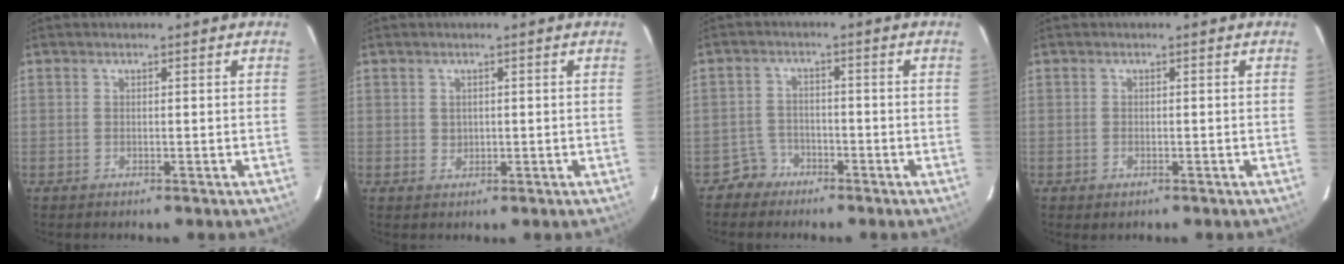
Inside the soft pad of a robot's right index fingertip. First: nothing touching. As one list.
[{"total": 1.1, "force": [0.2, 1.0, 0.4], "torque": [-0.006, 0.002, 0.009]}, {"total": 3.2, "force": [-2.3, 2.2, -0.7], "torque": [0.014, 0.012, -0.043]}, {"total": 0.9, "force": [-0.5, 0.5, 0.5], "torque": [-0.011, 0.000, -0.001]}]